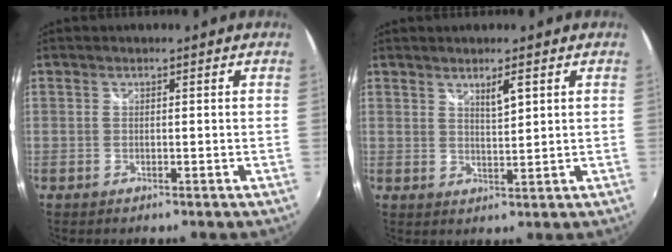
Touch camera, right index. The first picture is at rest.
{"total": 3.3, "force": [1.9, 0.5, 2.7], "torque": [-0.043, 0.000, 0.037]}